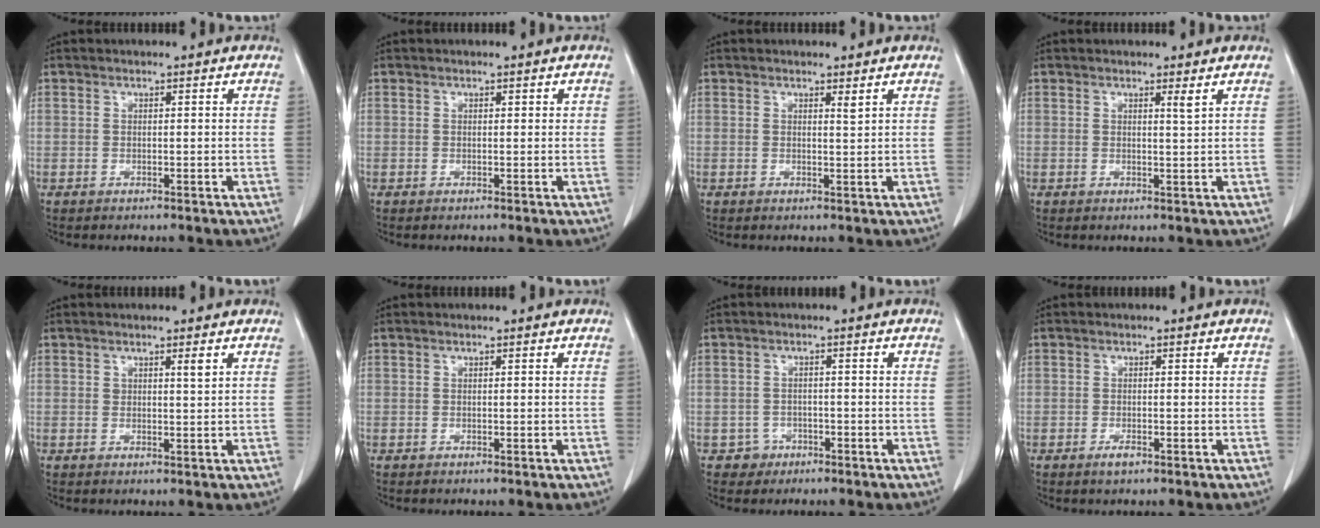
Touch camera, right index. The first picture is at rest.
{"total": 0.5, "force": [0.2, 0.3, 0.3], "torque": [-0.001, 0.002, 0.001]}
{"total": 0.8, "force": [0.6, -0.1, 0.5], "torque": [-0.013, -0.007, 0.011]}
{"total": 1.1, "force": [0.7, -0.3, 0.7], "torque": [-0.021, -0.009, 0.013]}
{"total": 1.4, "force": [0.9, 0.0, 1.1], "torque": [-0.018, -0.004, 0.013]}
{"total": 0.0}
{"total": 2.5, "force": [-1.3, 2.1, -0.3], "torque": [0.013, 0.014, -0.021]}
{"total": 1.4, "force": [-0.9, 0.5, 1.0], "torque": [-0.017, 0.000, -0.012]}